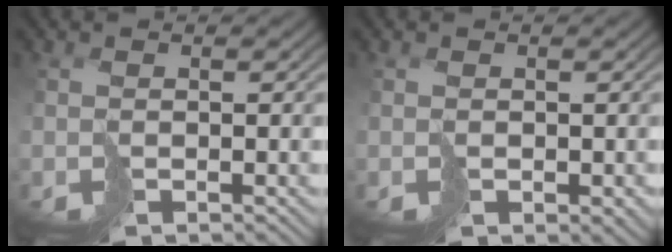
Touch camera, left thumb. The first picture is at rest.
{"total": 1.6, "force": [-0.4, 1.1, 1.0], "torque": [-0.014, -0.005, -0.002]}